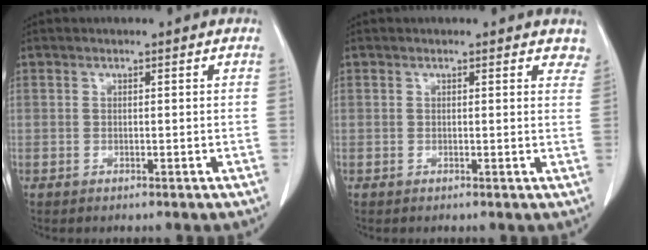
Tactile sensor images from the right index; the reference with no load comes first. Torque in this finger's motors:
{"motor_torque": [-0.08, 0.19, 0.04, -0.01]}